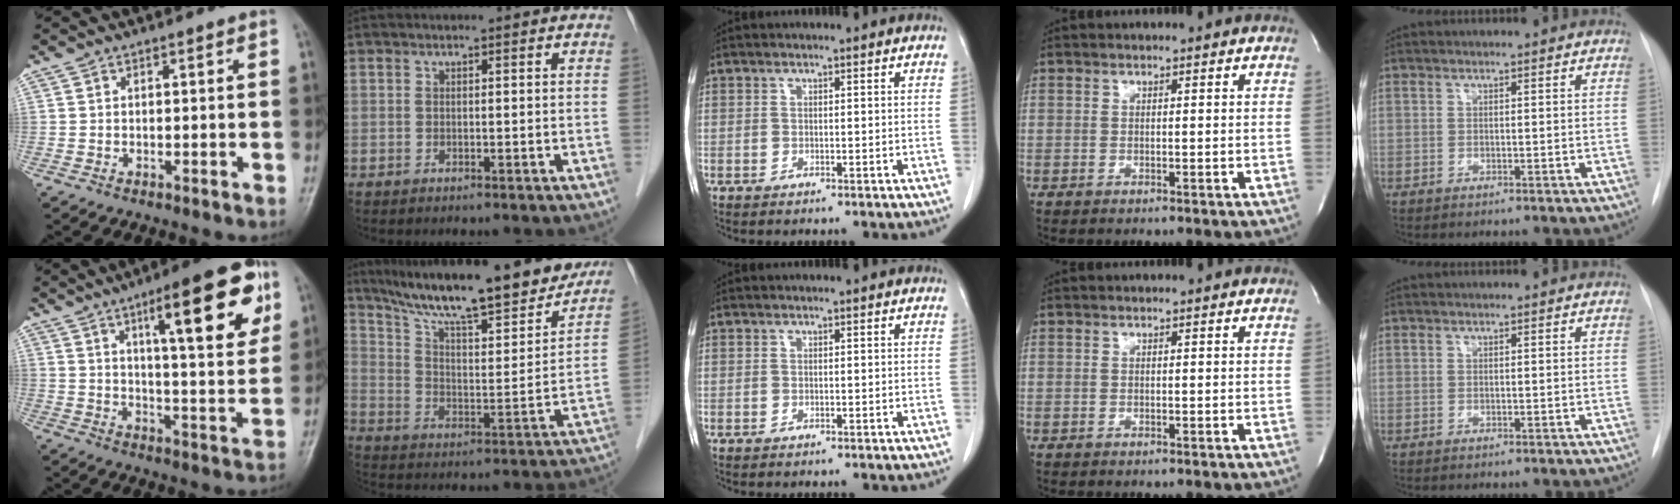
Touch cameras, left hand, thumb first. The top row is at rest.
{"thumb": {"total": 18.7, "force": [8.6, 4.8, 15.9], "torque": [-0.196, -0.029, 0.122]}, "index": {"total": 24.4, "force": [20.7, 3.8, 12.3], "torque": [-0.200, -0.014, 0.301]}}